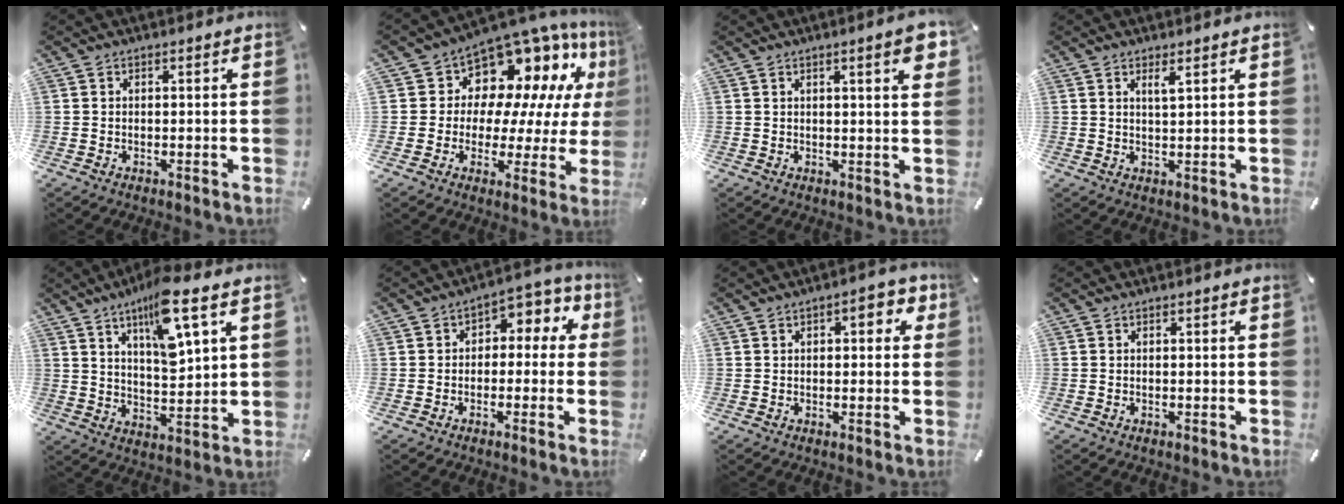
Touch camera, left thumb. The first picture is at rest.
{"total": 12.7, "force": [8.9, 8.2, 3.9], "torque": [-0.060, -0.093, 0.154]}
{"total": 5.1, "force": [2.2, 1.0, 4.5], "torque": [-0.063, -0.007, 0.033]}
{"total": 2.3, "force": [1.7, 0.2, 1.5], "torque": [-0.023, -0.004, 0.028]}
{"total": 12.9, "force": [7.7, 3.6, 9.7], "torque": [-0.154, -0.038, 0.128]}
{"total": 5.9, "force": [-0.1, 4.6, 3.7], "torque": [-0.049, 0.008, -0.009]}
{"total": 5.1, "force": [1.5, 2.9, 3.9], "torque": [-0.047, 0.001, 0.016]}
{"total": 0.0}